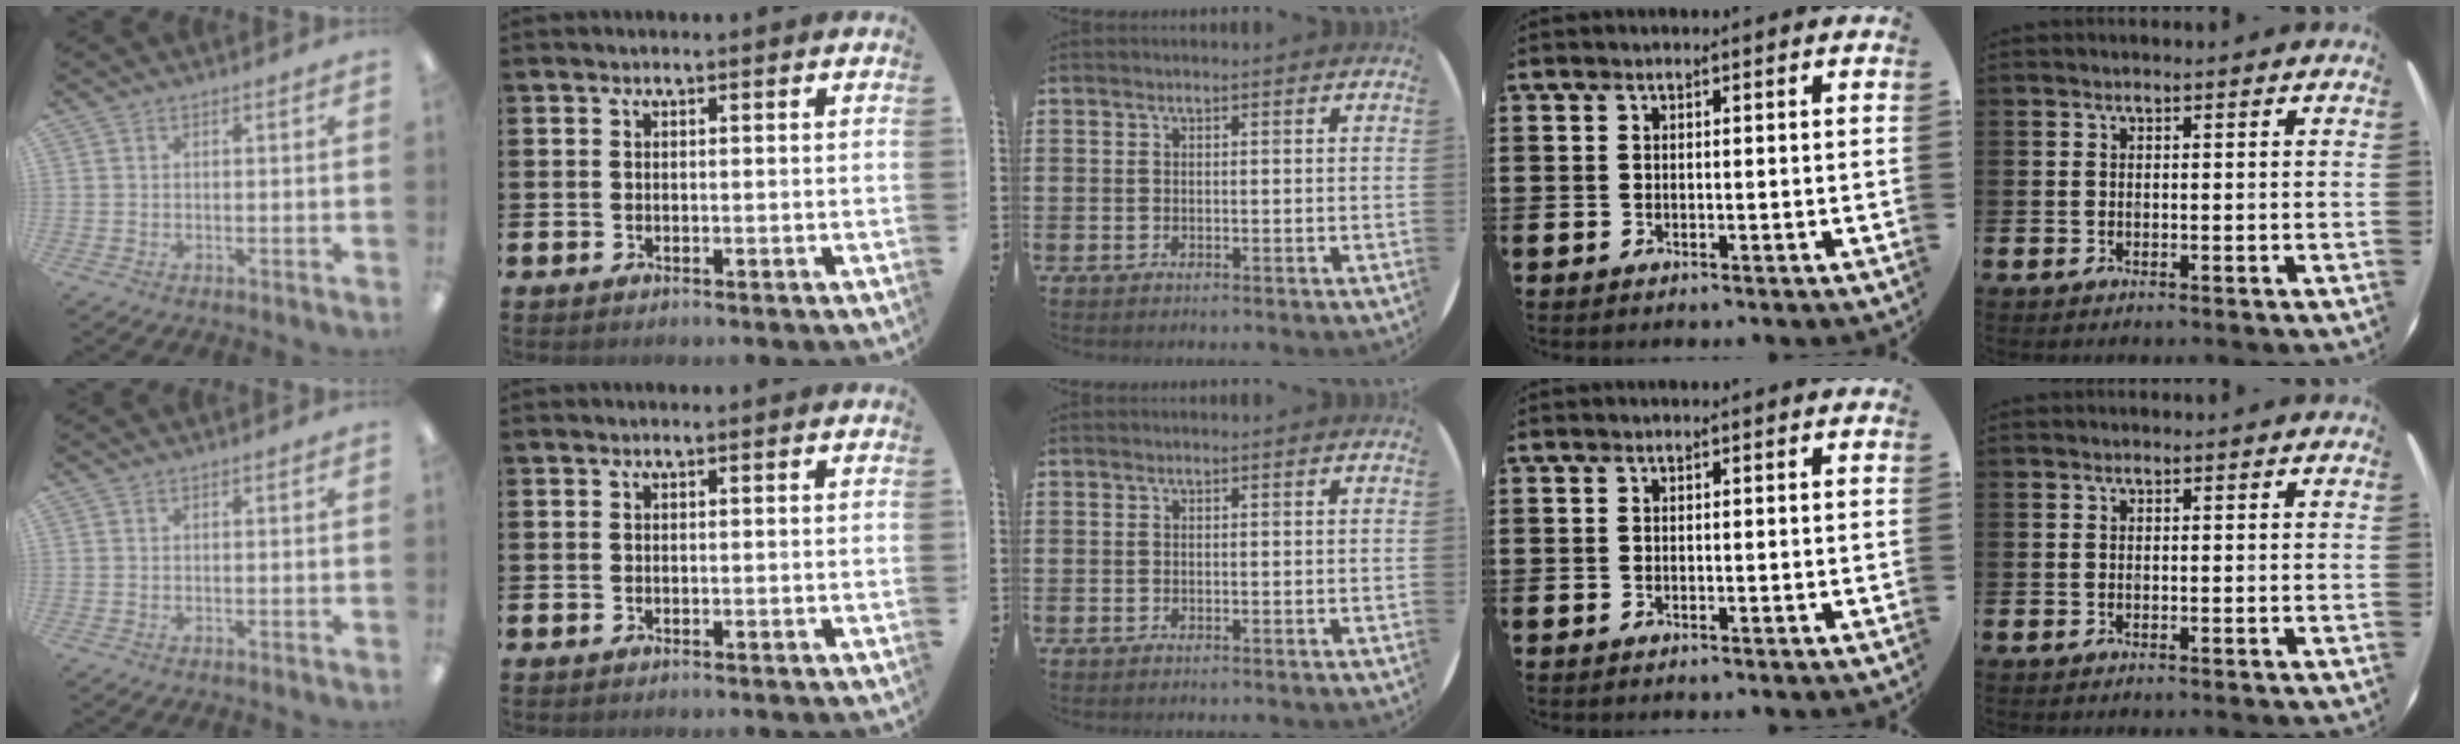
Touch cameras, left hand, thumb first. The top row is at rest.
{}